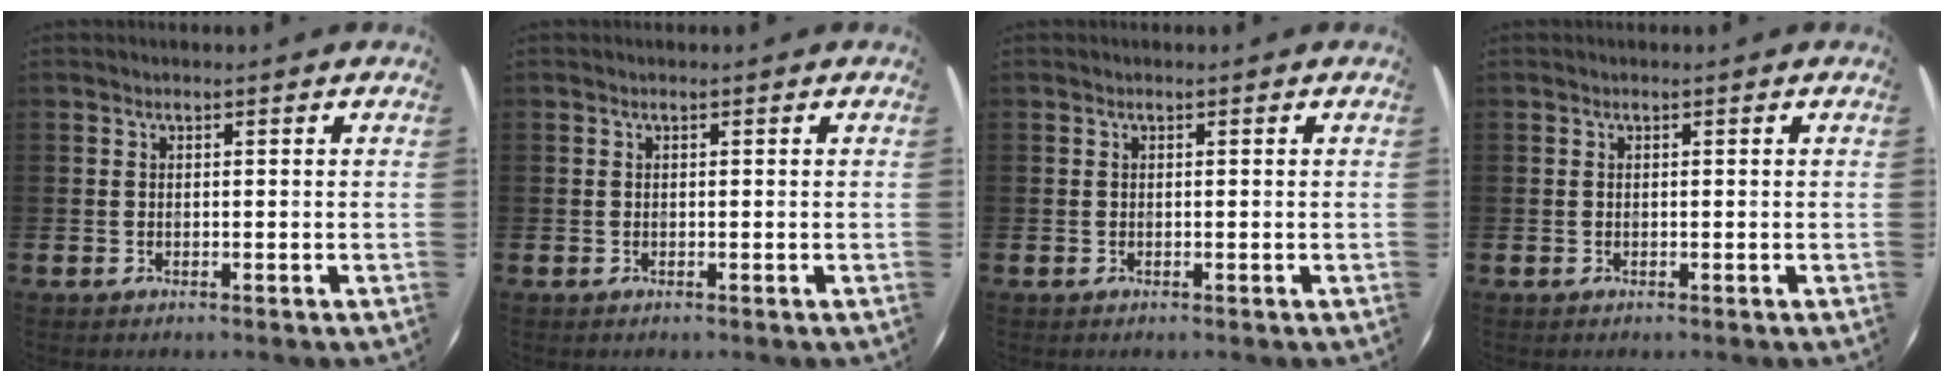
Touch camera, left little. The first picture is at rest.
{"total": 0.0}
{"total": 0.0}
{"total": 0.0}